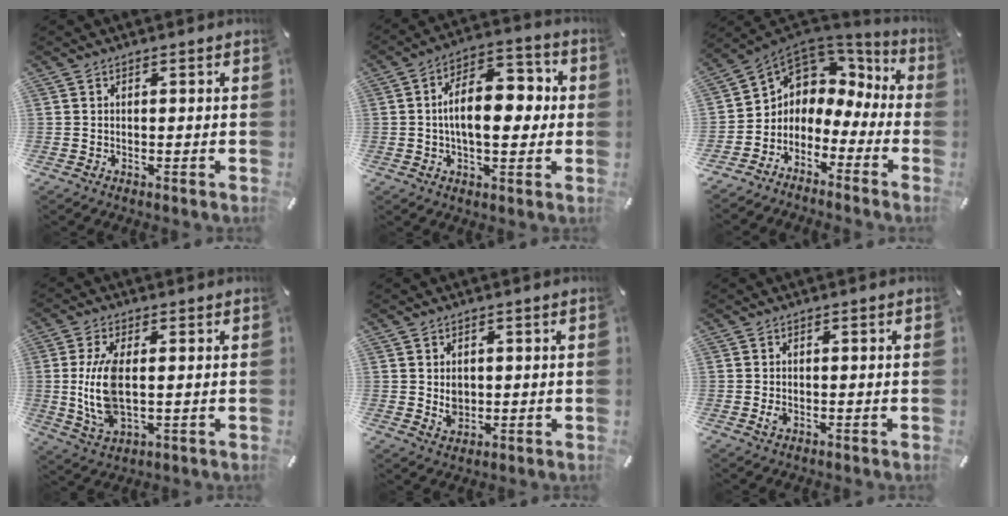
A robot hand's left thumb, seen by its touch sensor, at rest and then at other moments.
{"total": 13.1, "force": [0.2, 7.3, 10.9], "torque": [-0.163, 0.006, 0.000]}
{"total": 4.6, "force": [-0.1, 4.6, -0.4], "torque": [-0.013, -0.024, 0.000]}
{"total": 10.8, "force": [0.7, 5.0, 9.5], "torque": [-0.225, -0.016, 0.008]}
{"total": 3.8, "force": [0.6, 3.2, 1.9], "torque": [-0.015, -0.005, 0.009]}
{"total": 1.6, "force": [-0.4, 0.8, 1.3], "torque": [-0.031, -0.002, -0.009]}